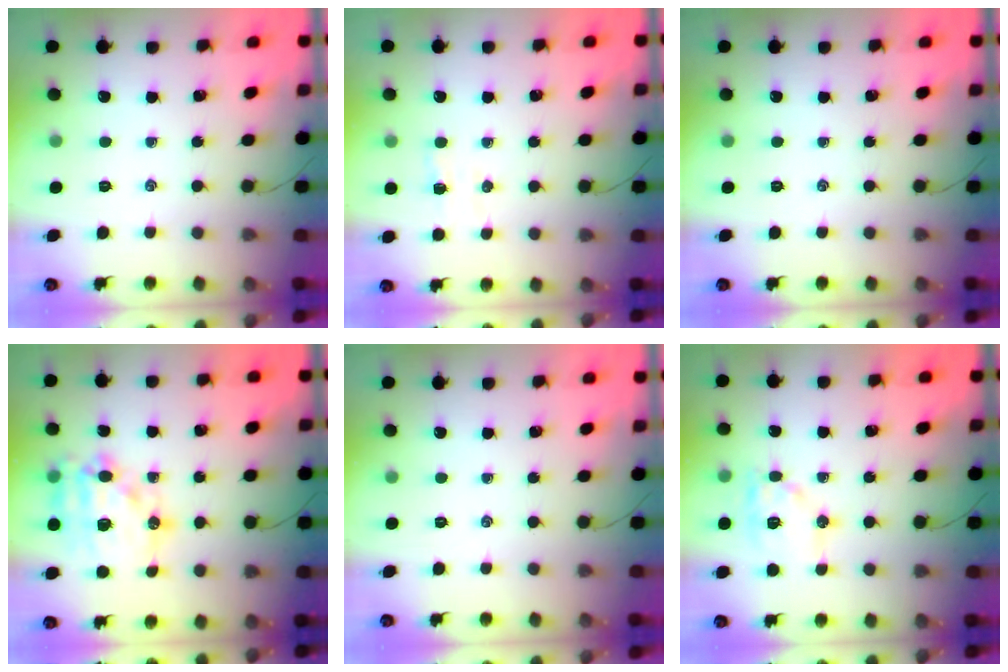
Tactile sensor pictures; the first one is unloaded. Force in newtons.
{"total": 3.0, "press": 2.9, "slide": 0.7}
{"total": 0.0}
{"total": 18.1, "press": 17.6, "slide": 3.8}
{"total": 0.0}
{"total": 11.8, "press": 11.8, "slide": 0.7}